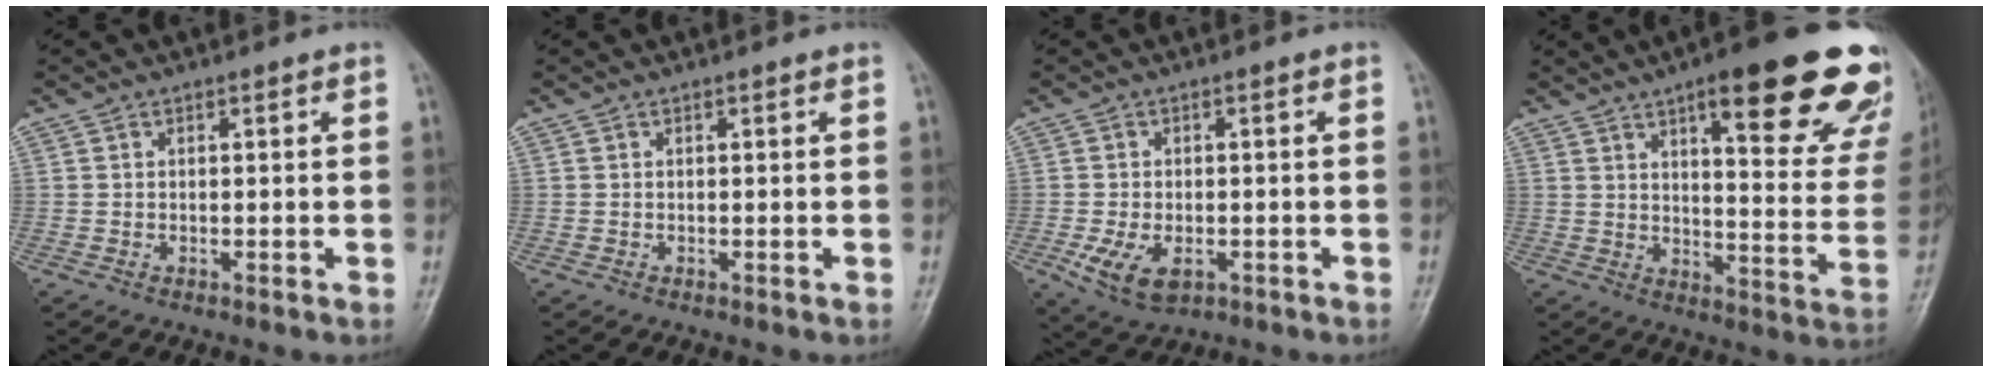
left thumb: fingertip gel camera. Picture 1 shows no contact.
{"total": 0.0}
{"total": 7.0, "force": [-2.5, 4.1, 5.1], "torque": [-0.096, -0.001, -0.035]}
{"total": 26.4, "force": [15.7, 7.1, 20.0], "torque": [-0.213, -0.054, 0.202]}